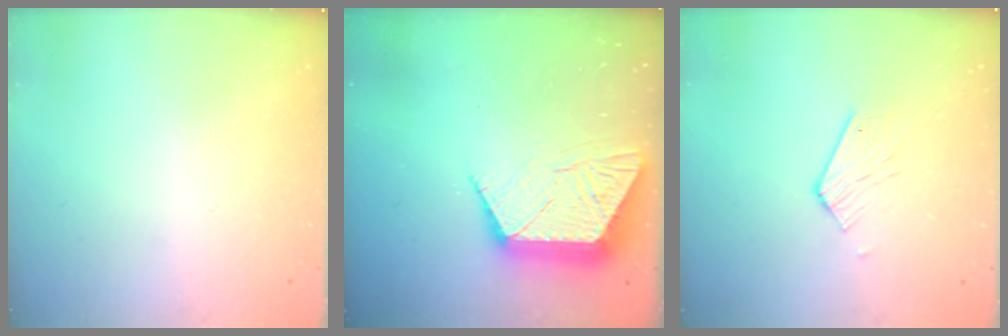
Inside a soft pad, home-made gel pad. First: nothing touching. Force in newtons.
{"total": 13.3, "press": 13.3, "slide": 0.9}
{"total": 6.2, "press": 6.2, "slide": 0.4}